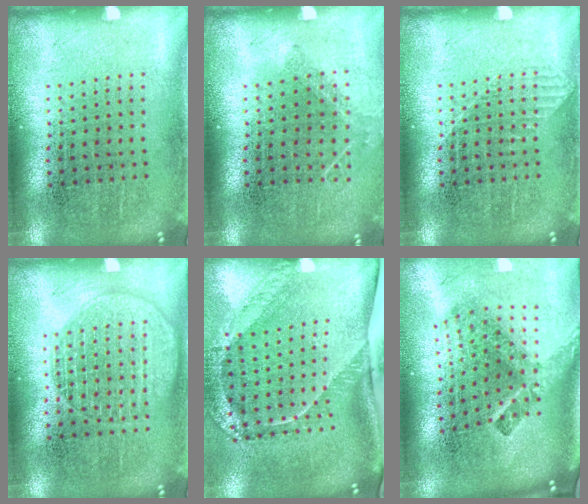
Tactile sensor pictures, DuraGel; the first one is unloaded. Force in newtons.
{"total": 0.9, "press": 0.9, "slide": 0.1}
{"total": 0.7, "press": 0.6, "slide": 0.2}
{"total": 1.4, "press": 1.4, "slide": 0.1}
{"total": 2.7, "press": 1.8, "slide": 2.0}
{"total": 2.7, "press": 1.7, "slide": 2.1}